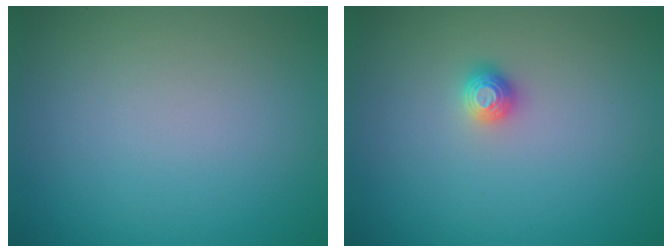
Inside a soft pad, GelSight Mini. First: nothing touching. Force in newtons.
{"total": 1.1, "press": 1.1, "slide": 0.3}